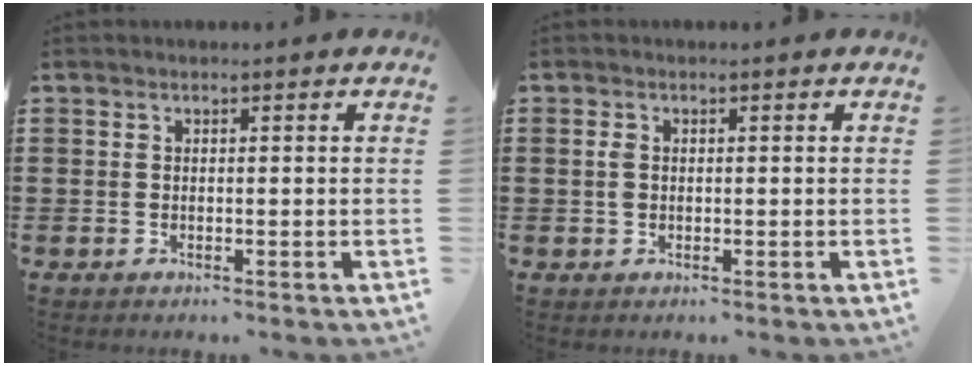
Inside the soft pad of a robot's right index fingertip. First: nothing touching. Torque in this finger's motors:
{"motor_torque": [-0.31, 0.35, 0.02, 0.03]}